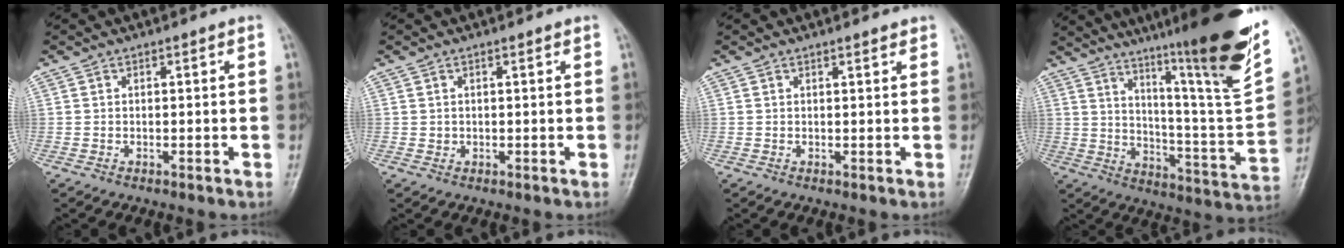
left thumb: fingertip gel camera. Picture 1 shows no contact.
{"total": 0.8, "force": [0.4, 0.6, 0.3], "torque": [0.003, -0.002, 0.007]}
{"total": 1.1, "force": [0.9, 0.3, 0.6], "torque": [-0.008, -0.005, 0.011]}
{"total": 28.1, "force": [17.7, 2.7, 21.7], "torque": [-0.305, -0.089, 0.265]}